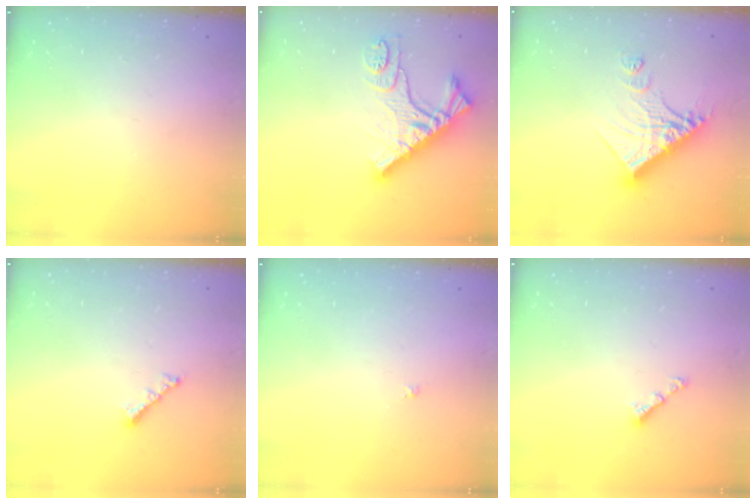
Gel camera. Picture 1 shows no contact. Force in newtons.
{"total": 11.4, "press": 11.3, "slide": 1.3}
{"total": 14.6, "press": 14.5, "slide": 1.3}
{"total": 2.8, "press": 2.7, "slide": 0.6}
{"total": 1.0, "press": 0.9, "slide": 0.3}
{"total": 2.8, "press": 2.7, "slide": 0.5}